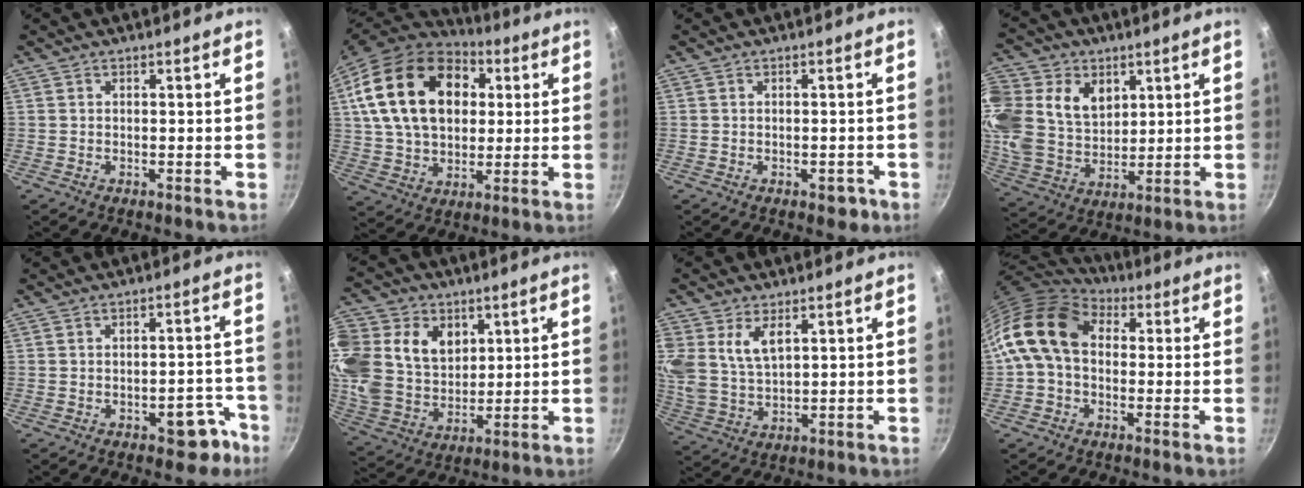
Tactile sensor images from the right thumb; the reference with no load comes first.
{"total": 24.1, "force": [6.5, 16.5, 16.3], "torque": [-0.270, 0.007, 0.113]}
{"total": 2.4, "force": [-1.2, 1.4, 1.6], "torque": [-0.009, 0.012, -0.008]}
{"total": 21.6, "force": [7.3, 16.4, 12.0], "torque": [-0.269, 0.002, 0.143]}
{"total": 6.6, "force": [-3.6, 3.5, 4.2], "torque": [-0.012, 0.037, -0.033]}
{"total": 24.0, "force": [7.8, 18.4, 13.3], "torque": [-0.296, 0.009, 0.151]}
{"total": 10.0, "force": [4.3, 5.8, 7.0], "torque": [-0.144, -0.016, 0.090]}
{"total": 14.5, "force": [1.9, 10.5, 9.8], "torque": [-0.162, 0.022, 0.014]}